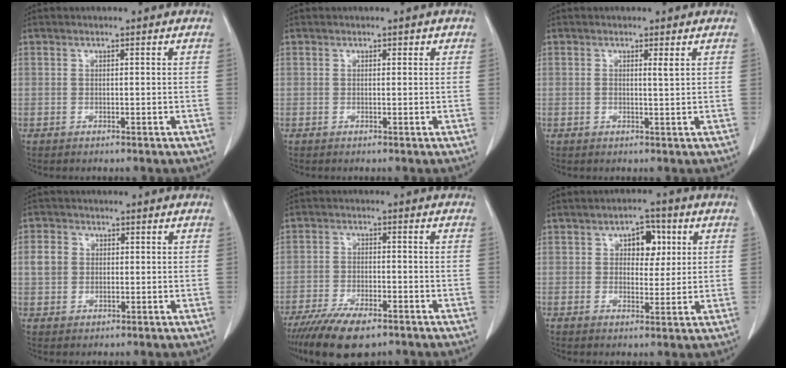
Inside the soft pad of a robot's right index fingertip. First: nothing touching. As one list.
[{"total": 0.6, "force": [0.3, 0.4, 0.3], "torque": [-0.001, 0.000, 0.002]}, {"total": 1.1, "force": [0.5, -0.1, 1.0], "torque": [-0.020, -0.003, 0.006]}, {"total": 3.9, "force": [0.5, 3.4, 1.8], "torque": [-0.042, 0.014, 0.007]}, {"total": 9.5, "force": [-6.8, 3.0, 5.9], "torque": [-0.098, -0.014, -0.114]}, {"total": 5.5, "force": [1.8, 3.2, 4.0], "torque": [-0.053, 0.014, 0.027]}]